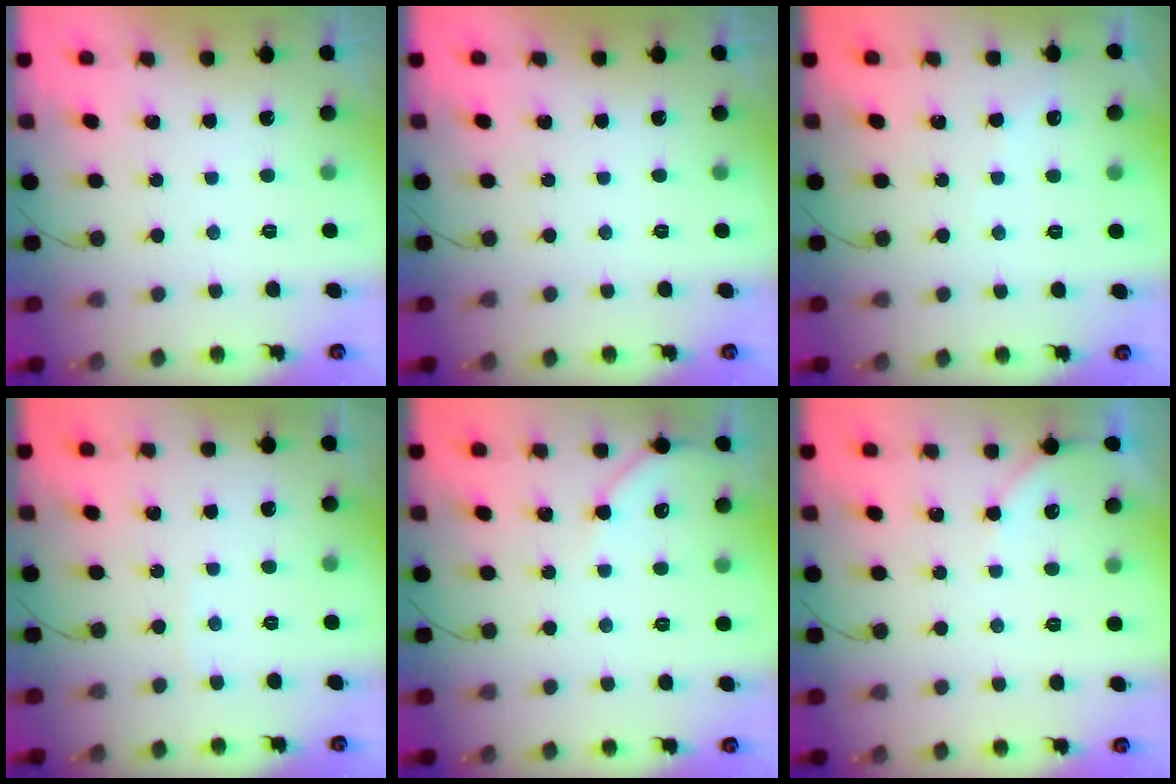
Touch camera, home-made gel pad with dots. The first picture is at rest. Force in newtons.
{"total": 0.0}
{"total": 2.7, "press": 2.6, "slide": 0.5}
{"total": 2.0, "press": 2.0, "slide": 0.2}
{"total": 5.8, "press": 5.7, "slide": 0.8}
{"total": 2.9, "press": 2.9, "slide": 0.4}